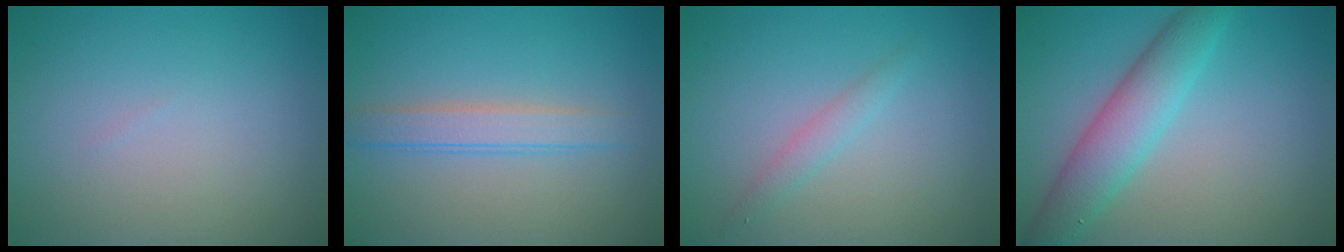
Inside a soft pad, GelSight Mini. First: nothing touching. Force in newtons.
{"total": 2.5, "press": 2.5, "slide": 0.2}
{"total": 1.4, "press": 1.4, "slide": 0.0}
{"total": 4.9, "press": 4.9, "slide": 0.0}